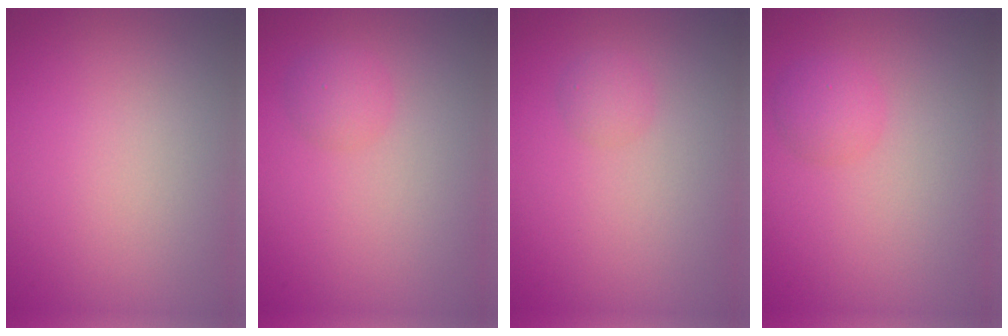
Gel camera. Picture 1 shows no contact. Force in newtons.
{"total": 1.6, "press": 1.6, "slide": 0.1}
{"total": 1.2, "press": 1.2, "slide": 0.0}
{"total": 1.8, "press": 1.8, "slide": 0.1}